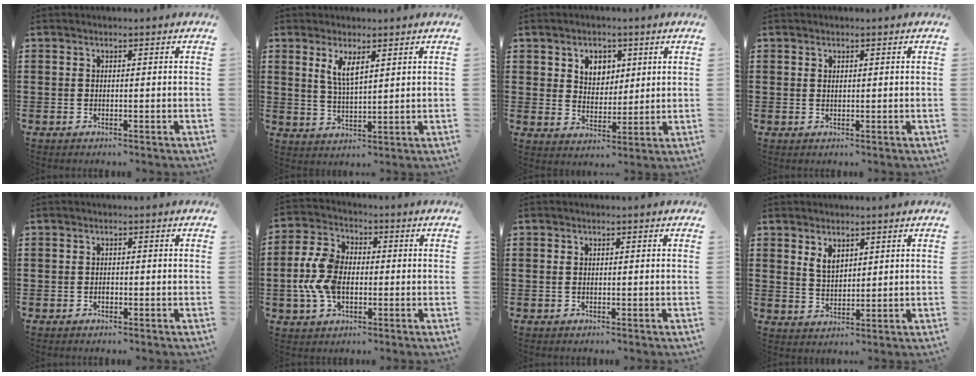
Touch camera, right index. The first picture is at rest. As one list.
[{"total": 4.0, "force": [2.1, 1.3, 3.1], "torque": [-0.067, 0.004, 0.036]}, {"total": 4.5, "force": [2.1, 3.7, 1.4], "torque": [-0.045, 0.014, 0.037]}, {"total": 0.6, "force": [0.3, 0.4, 0.3], "torque": [-0.006, 0.001, 0.006]}, {"total": 0.9, "force": [-0.3, 0.6, 0.6], "torque": [-0.012, -0.001, -0.005]}, {"total": 8.4, "force": [-1.1, 5.7, 6.1], "torque": [-0.154, 0.004, -0.026]}, {"total": 0.7, "force": [0.0, 0.4, 0.5], "torque": [-0.012, 0.002, 0.000]}, {"total": 3.3, "force": [2.0, 1.9, 1.8], "torque": [-0.041, 0.006, 0.036]}]